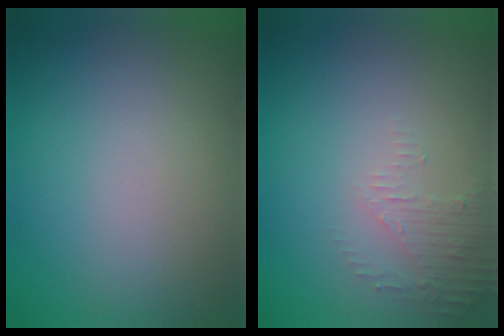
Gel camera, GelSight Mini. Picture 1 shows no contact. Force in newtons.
{"total": 1.9, "press": 1.8, "slide": 0.4}